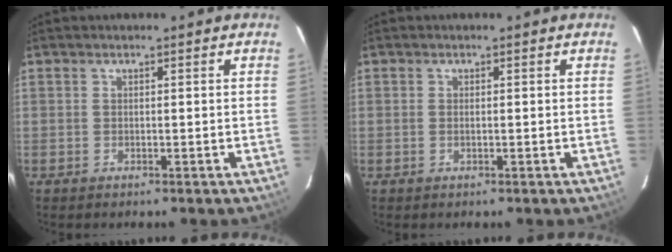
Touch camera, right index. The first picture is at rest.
{"total": 0.6, "force": [0.1, 0.1, 0.6], "torque": [-0.014, 0.001, 0.001]}